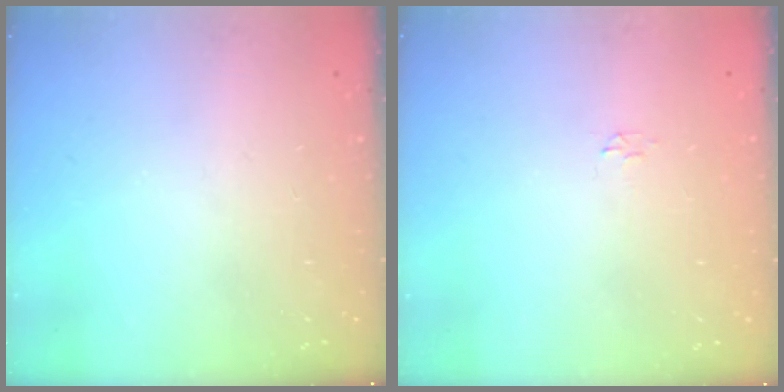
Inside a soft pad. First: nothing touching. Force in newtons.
{"total": 1.9, "press": 1.9, "slide": 0.3}